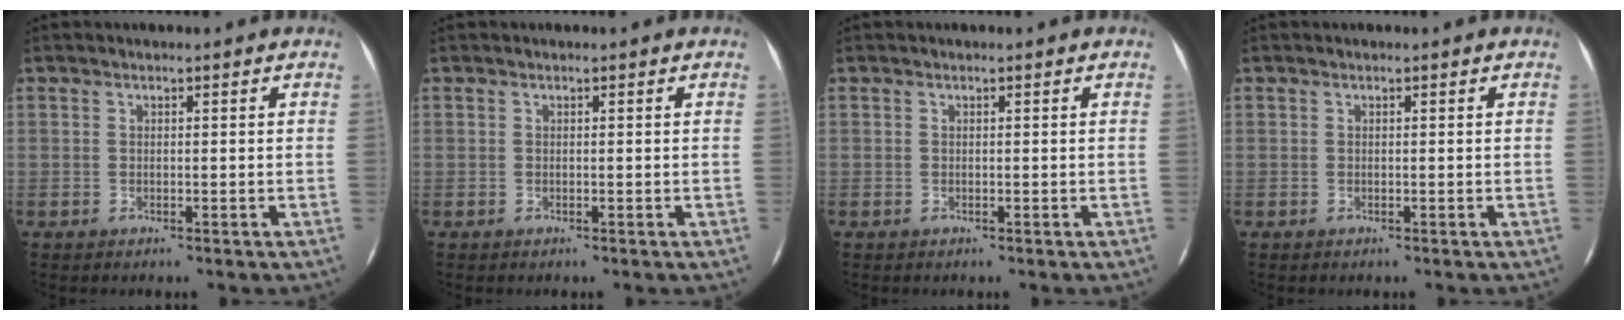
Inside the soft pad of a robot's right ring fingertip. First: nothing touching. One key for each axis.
{"total": 0.0}
{"total": 0.0}
{"total": 0.0}